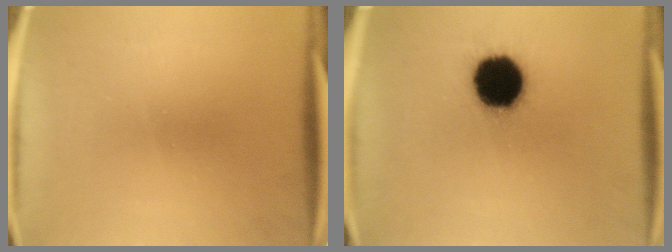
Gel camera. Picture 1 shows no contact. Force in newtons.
{"total": 18.4}